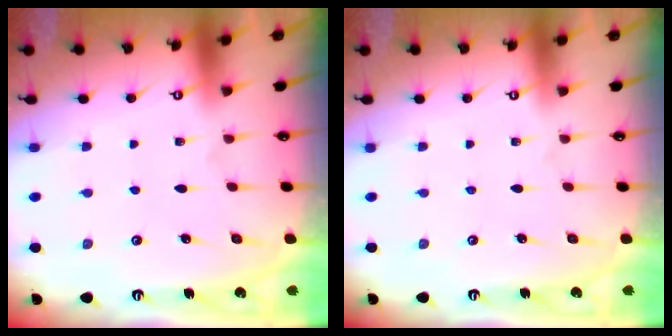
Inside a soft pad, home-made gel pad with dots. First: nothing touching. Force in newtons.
{"total": 0.0}